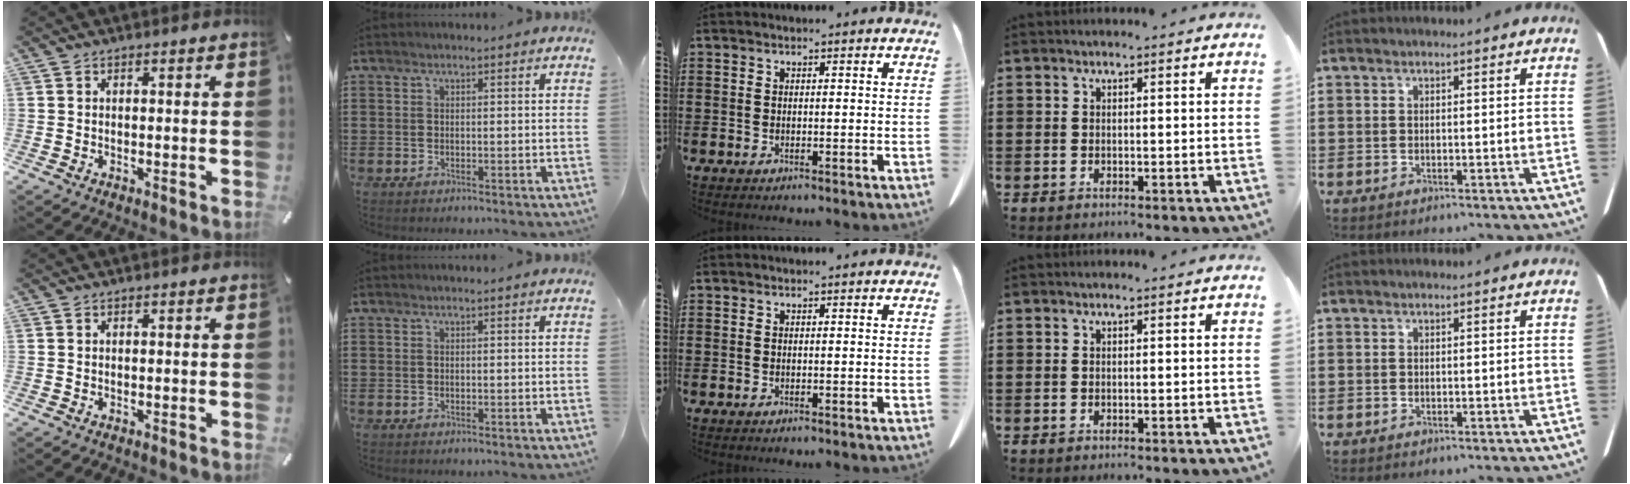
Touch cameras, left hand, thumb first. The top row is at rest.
{}